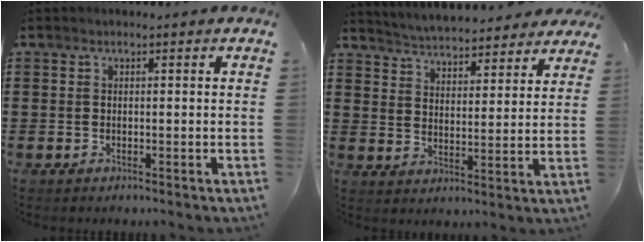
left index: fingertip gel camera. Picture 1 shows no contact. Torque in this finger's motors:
{"motor_torque": [2.14, 0.00, 0.39, 0.15]}